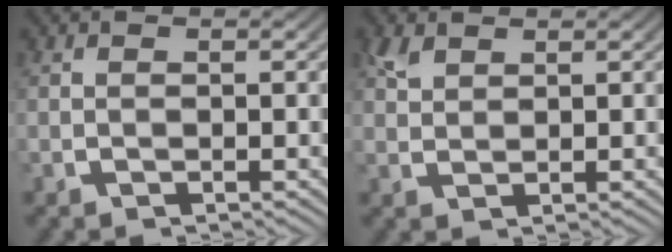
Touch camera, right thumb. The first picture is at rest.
{"total": 1.7, "force": [1.5, 0.6, 0.4], "torque": [-0.006, 0.003, 0.032]}